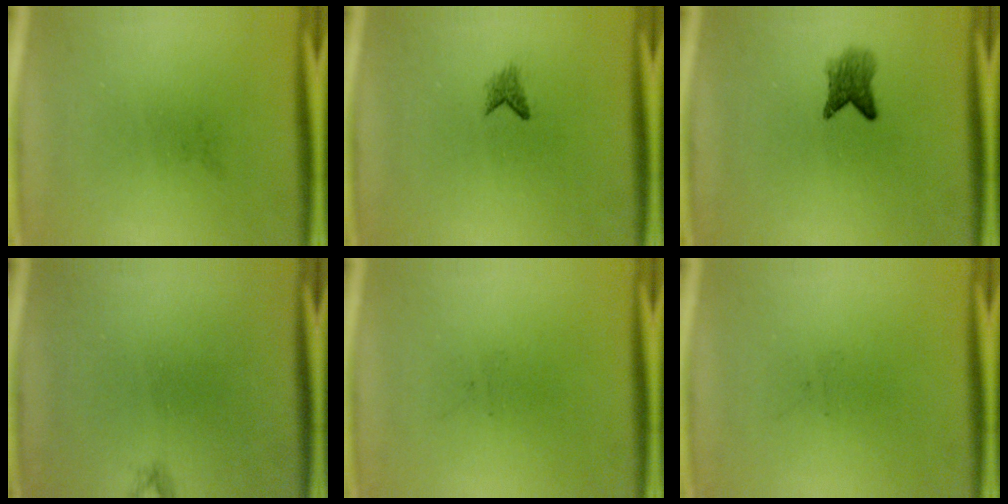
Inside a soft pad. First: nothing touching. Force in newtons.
{"total": 1.2}
{"total": 3.2}
{"total": 0.6}
{"total": 0.0}
{"total": 0.0}